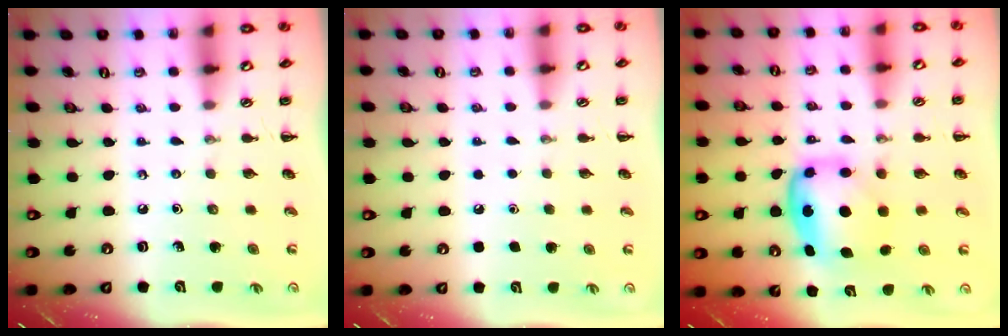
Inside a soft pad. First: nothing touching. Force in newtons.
{"total": 1.6, "press": 1.6, "slide": 0.1}
{"total": 6.3, "press": 6.1, "slide": 1.3}